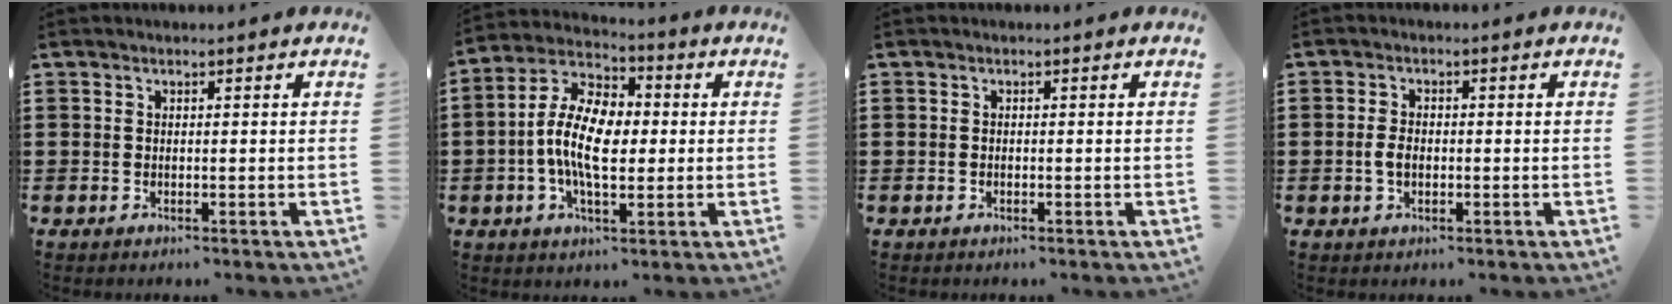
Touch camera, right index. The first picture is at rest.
{"total": 10.6, "force": [-0.8, 5.6, 9.0], "torque": [-0.204, 0.004, -0.021]}
{"total": 0.0}
{"total": 2.6, "force": [-0.4, 1.5, 2.1], "torque": [-0.055, -0.001, -0.013]}